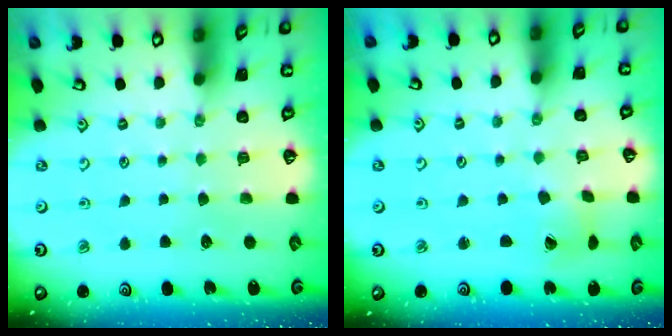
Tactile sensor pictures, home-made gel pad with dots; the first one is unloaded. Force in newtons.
{"total": 2.4, "press": 2.4, "slide": 0.4}